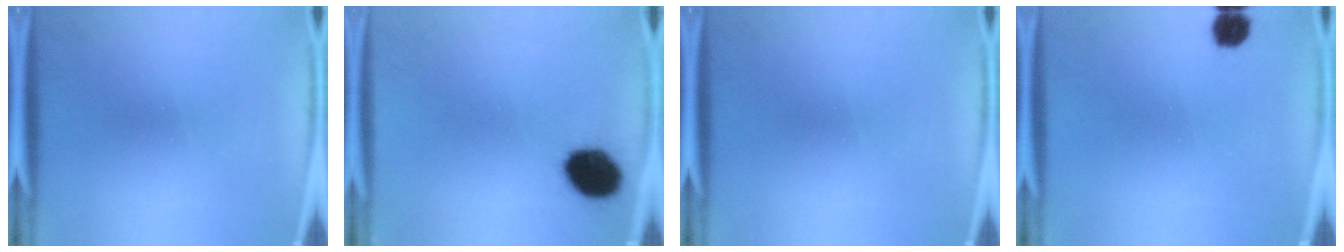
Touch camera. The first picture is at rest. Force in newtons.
{"total": 10.7}
{"total": 0.0}
{"total": 4.0}